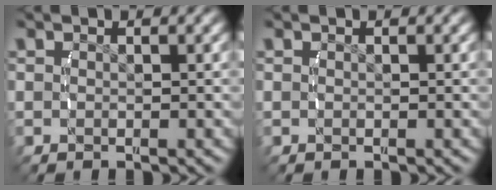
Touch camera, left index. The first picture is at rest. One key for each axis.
{"total": 0.0}